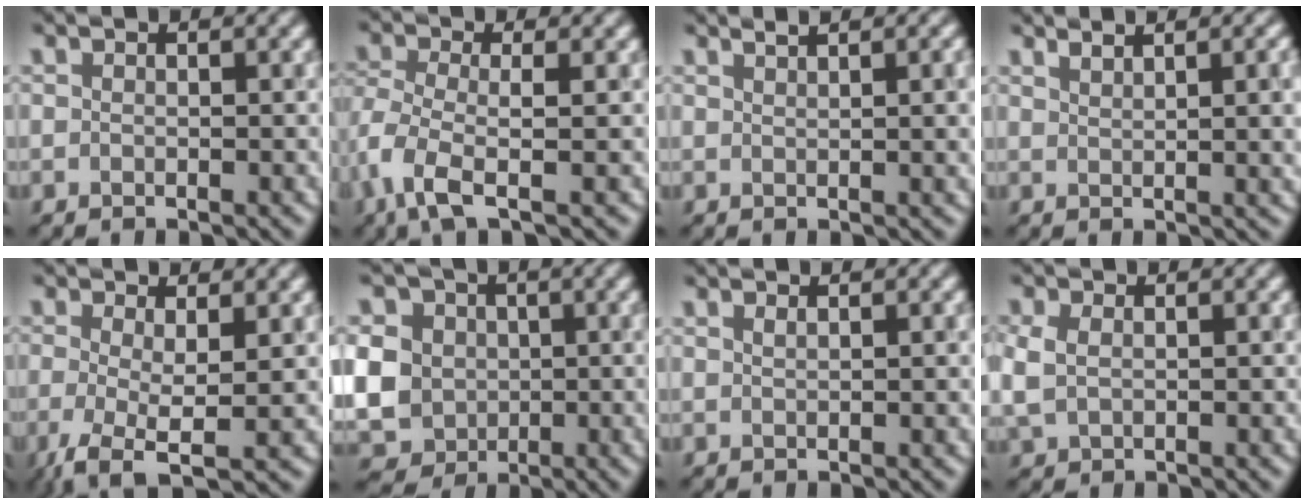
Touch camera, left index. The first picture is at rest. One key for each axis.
{"total": 3.2, "fx": -1.2, "fy": 1.0, "fz": 2.8, "tx": -0.066, "ty": -0.002, "tz": -0.032}
{"total": 4.3, "fx": 1.9, "fy": 1.4, "fz": 3.6, "tx": -0.023, "ty": 0.017, "tz": 0.014}
{"total": 5.3, "fx": 2.7, "fy": 1.8, "fz": 4.2, "tx": -0.029, "ty": 0.020, "tz": 0.032}
{"total": 4.4, "fx": -1.4, "fy": 1.5, "fz": 4.0, "tx": -0.087, "ty": -0.007, "tz": -0.030}
{"total": 6.9, "fx": 0.2, "fy": 6.3, "fz": 2.9, "tx": -0.080, "ty": 0.007, "tz": -0.010}
{"total": 1.0, "fx": 0.5, "fy": 0.3, "fz": 0.8, "tx": -0.005, "ty": 0.007, "tz": 0.006}
{"total": 2.2, "fx": 0.4, "fy": 1.7, "fz": 1.3, "tx": -0.040, "ty": 0.004, "tz": 0.010}